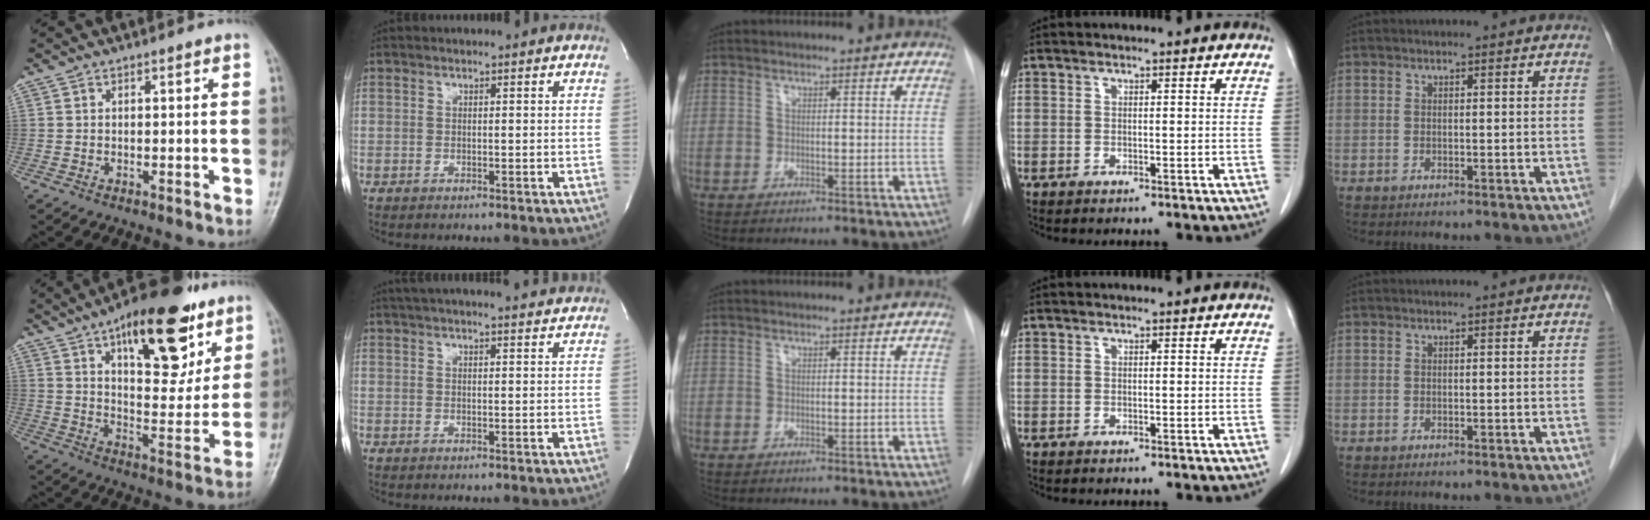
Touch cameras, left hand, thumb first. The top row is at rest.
{"thumb": {"total": 22.4, "force": [12.4, 9.6, 16.1], "torque": [-0.190, -0.047, 0.190]}, "index": {"total": 14.7, "force": [13.5, 1.2, 5.5], "torque": [-0.087, 0.029, 0.177]}}